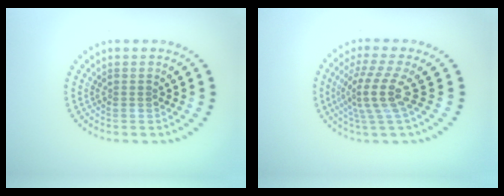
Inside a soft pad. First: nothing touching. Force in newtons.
{"total": 4.1, "press": 2.9, "slide": 2.9}